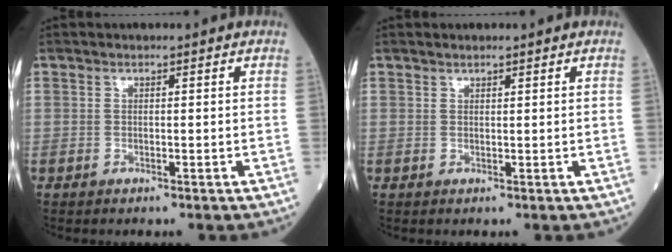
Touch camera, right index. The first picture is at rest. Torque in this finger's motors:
{"motor_torque": [-0.08, 0.10, -0.04, -0.01]}